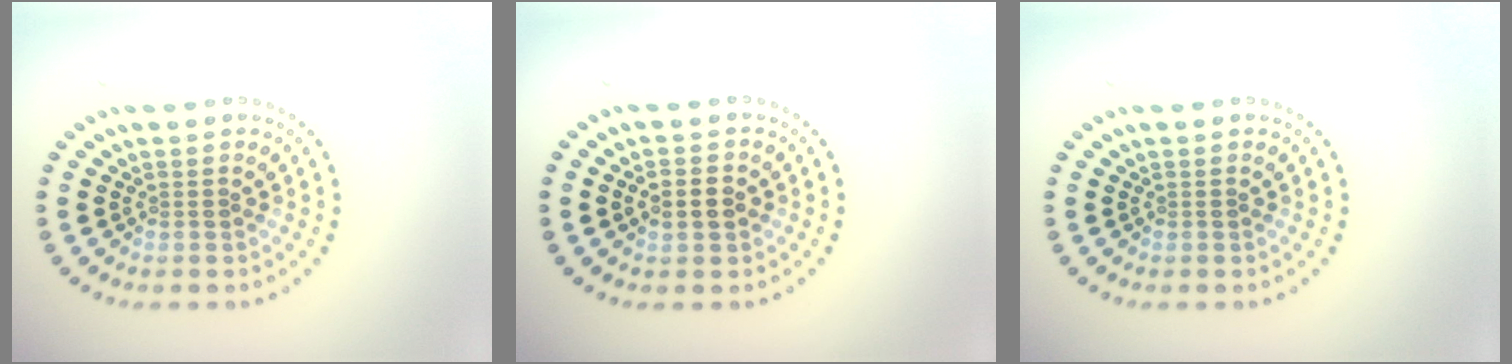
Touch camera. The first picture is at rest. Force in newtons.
{"total": 2.3, "press": 2.3, "slide": 0.1}
{"total": 0.0}